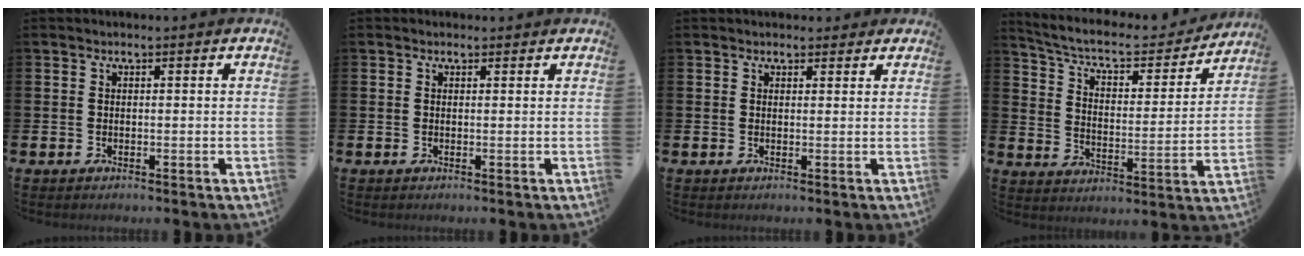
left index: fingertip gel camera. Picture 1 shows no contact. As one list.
[{"total": 0.0}, {"total": 1.5, "force": [1.2, 0.8, 0.0], "torque": [0.006, 0.003, 0.021]}, {"total": 7.0, "force": [6.1, 2.0, 2.8], "torque": [-0.089, -0.042, 0.100]}]